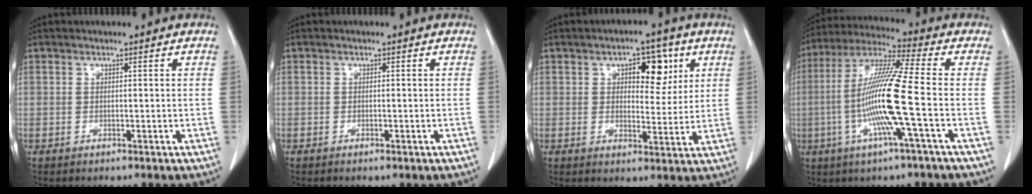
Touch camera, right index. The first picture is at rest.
{"total": 0.7, "force": [-0.5, 0.2, 0.5], "torque": [-0.010, -0.002, -0.004]}
{"total": 7.1, "force": [2.9, 3.5, 5.5], "torque": [-0.068, 0.012, 0.042]}
{"total": 14.0, "force": [-2.8, -1.0, 13.7], "torque": [-0.273, -0.004, -0.065]}